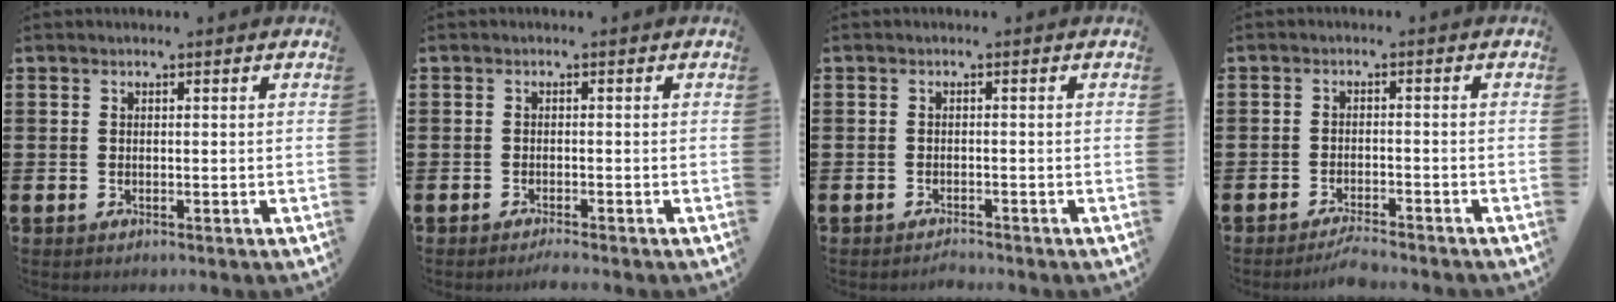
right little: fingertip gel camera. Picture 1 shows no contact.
{"total": 0.9, "force": [-0.8, 0.0, 0.5], "torque": [-0.008, -0.003, -0.015]}
{"total": 0.9, "force": [-0.9, 0.0, 0.1], "torque": [0.004, -0.004, -0.021]}
{"total": 2.2, "force": [-2.1, -0.1, 0.8], "torque": [-0.014, 0.007, -0.042]}